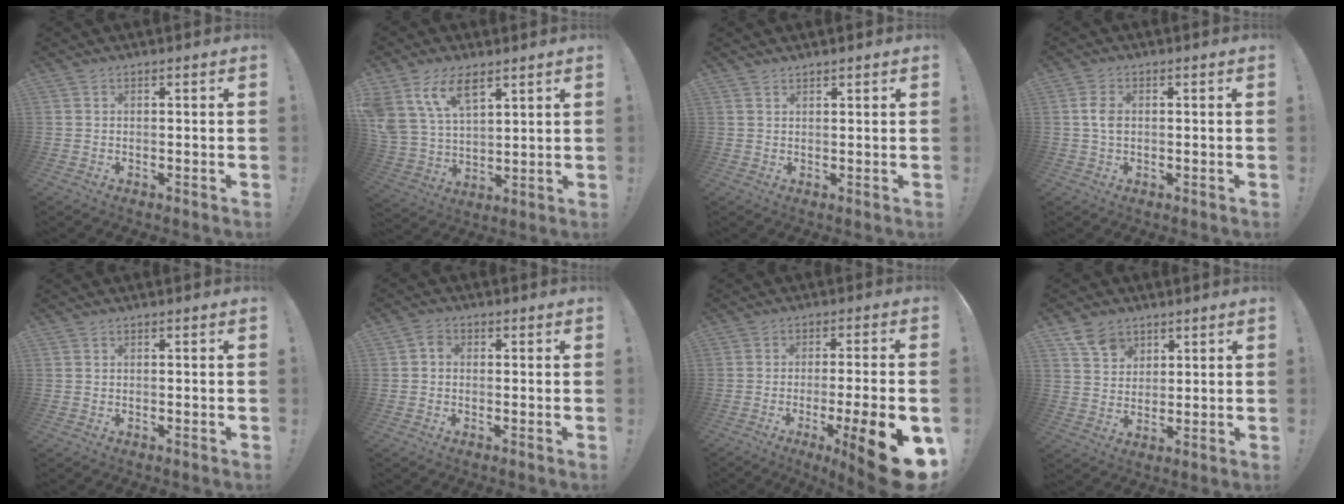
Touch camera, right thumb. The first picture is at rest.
{"total": 13.4, "force": [8.3, 7.2, 7.7], "torque": [-0.168, -0.037, 0.157]}
{"total": 1.1, "force": [1.1, 0.2, 0.2], "torque": [0.001, -0.006, 0.019]}
{"total": 4.0, "force": [0.2, 2.6, 3.1], "torque": [-0.049, 0.000, -0.001]}
{"total": 0.0}
{"total": 2.1, "force": [-0.4, 1.5, 1.4], "torque": [-0.024, 0.006, -0.008]}
{"total": 16.8, "force": [-6.7, 2.2, 15.2], "torque": [-0.205, 0.024, -0.088]}
{"total": 7.6, "force": [5.2, 5.4, 1.3], "torque": [-0.019, -0.026, 0.102]}